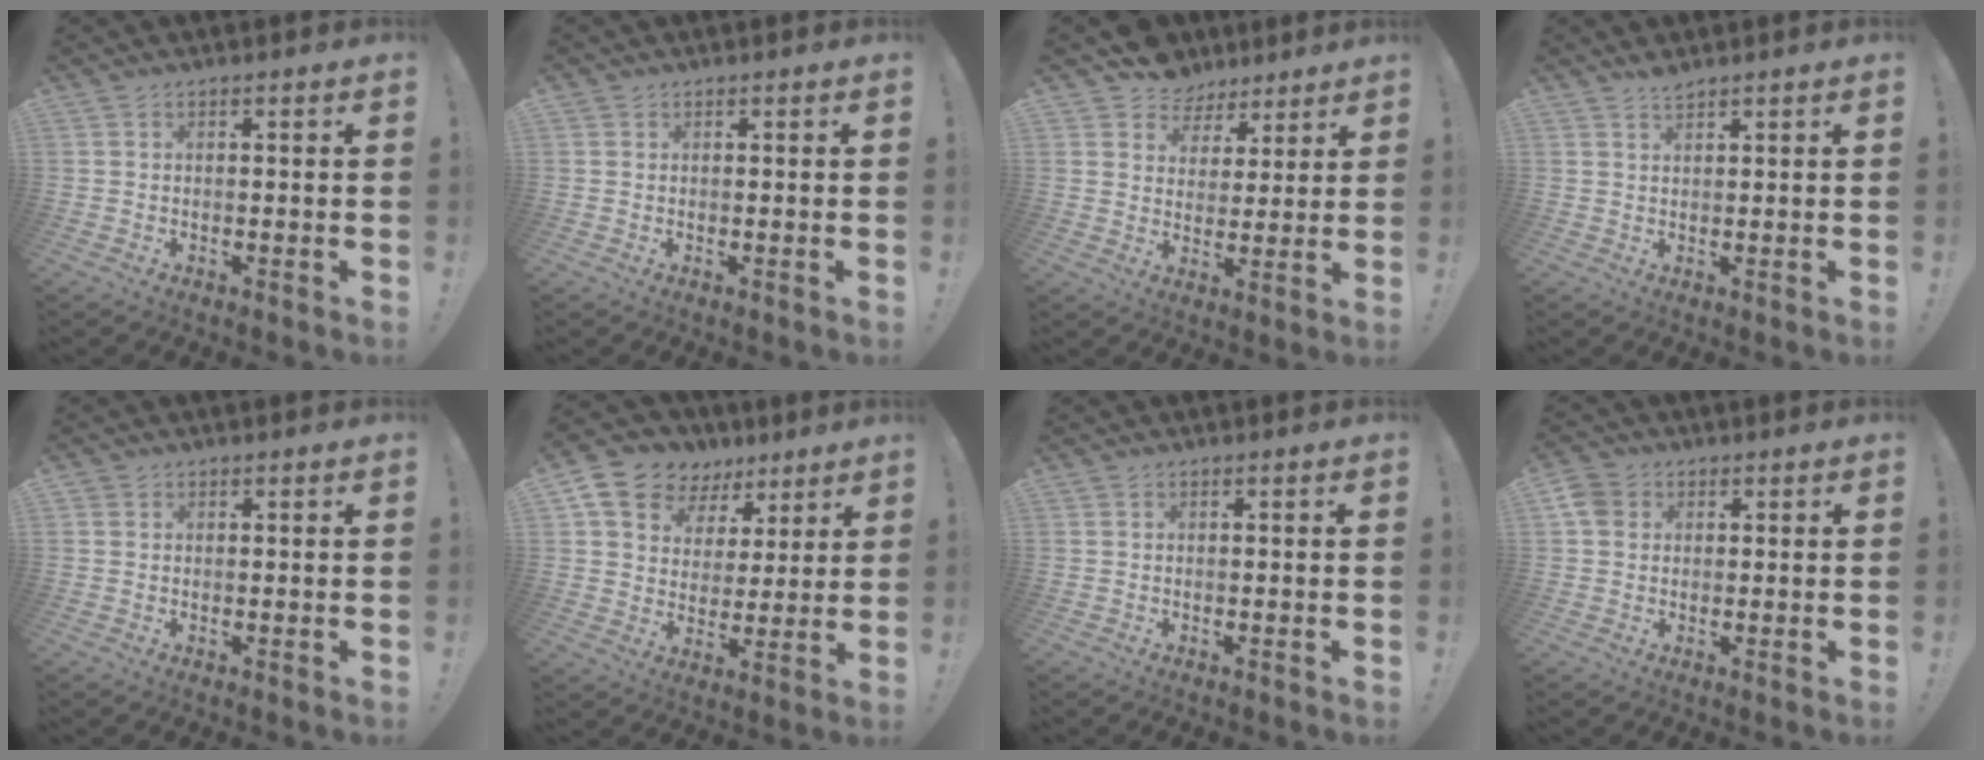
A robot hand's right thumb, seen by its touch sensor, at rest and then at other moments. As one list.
[{"total": 0.6, "force": [0.4, 0.5, 0.0], "torque": [0.003, -0.001, 0.007]}, {"total": 7.2, "force": [4.7, 5.4, 0.4], "torque": [-0.009, -0.036, 0.094]}, {"total": 2.0, "force": [1.9, 0.4, 0.6], "torque": [-0.008, -0.008, 0.033]}, {"total": 1.0, "force": [0.6, 0.8, 0.2], "torque": [-0.008, 0.003, 0.012]}, {"total": 12.2, "force": [7.6, 8.6, 4.1], "torque": [-0.082, -0.046, 0.149]}, {"total": 0.0}, {"total": 5.0, "force": [1.6, 4.2, 2.2], "torque": [-0.033, 0.005, 0.032]}]